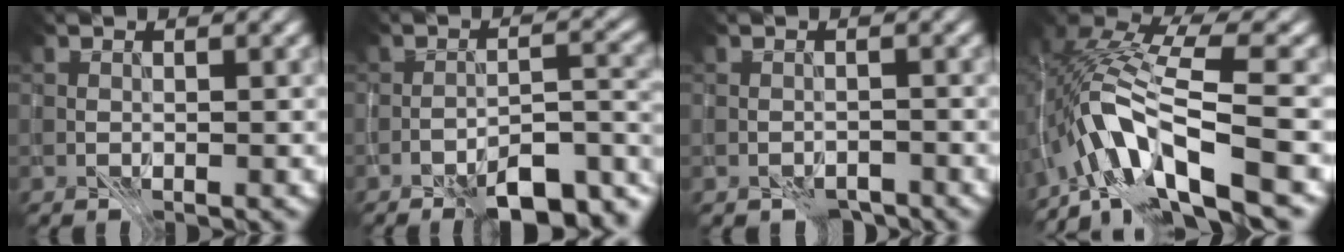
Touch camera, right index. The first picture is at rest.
{"total": 8.8, "force": [-6.4, 2.6, 5.5], "torque": [-0.070, 0.013, -0.096]}
{"total": 1.8, "force": [-1.5, 0.9, 0.5], "torque": [-0.005, 0.002, -0.024]}
{"total": 11.4, "force": [-3.9, 3.9, 9.9], "torque": [-0.198, 0.018, -0.066]}